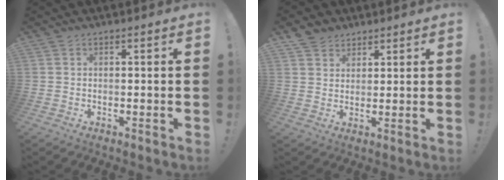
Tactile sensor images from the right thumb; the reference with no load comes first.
{"total": 4.9, "force": [3.6, 3.3, 0.6], "torque": [-0.008, -0.020, 0.070]}